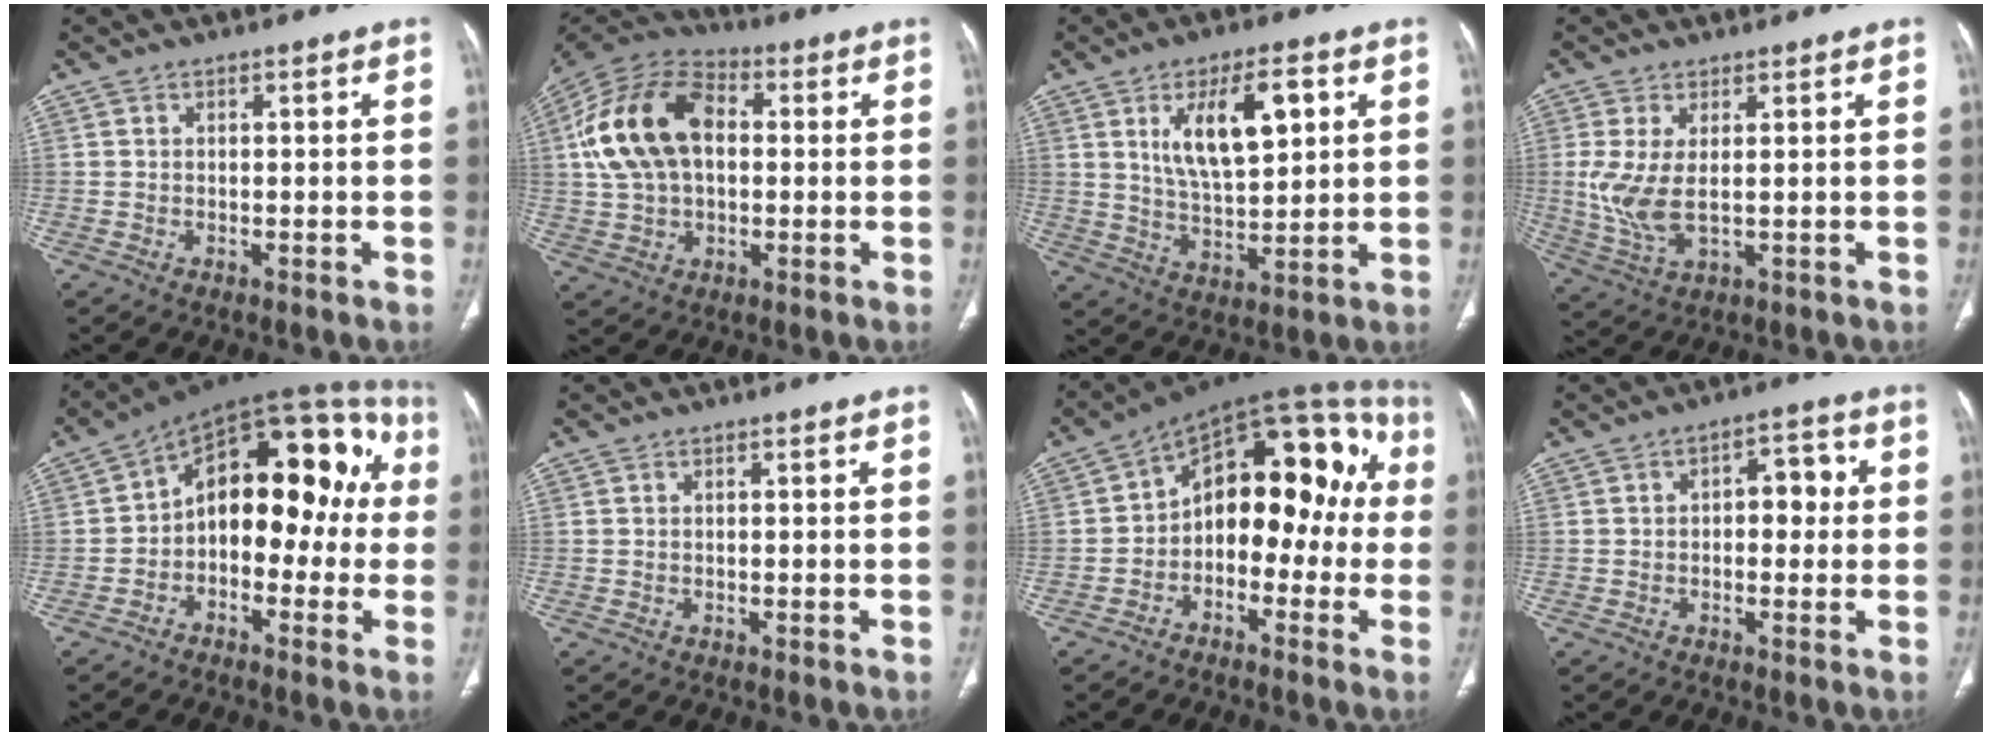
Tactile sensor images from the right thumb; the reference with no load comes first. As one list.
[{"total": 18.3, "force": [2.6, 11.9, 13.7], "torque": [-0.251, 0.026, 0.040]}, {"total": 12.9, "force": [4.5, 5.5, 10.8], "torque": [-0.167, -0.013, 0.086]}, {"total": 7.6, "force": [0.5, 3.3, 6.8], "torque": [-0.161, -0.013, 0.022]}, {"total": 19.5, "force": [-0.1, 11.4, 15.8], "torque": [-0.173, 0.058, -0.018]}, {"total": 0.0}, {"total": 18.7, "force": [-0.9, 11.3, 14.9], "torque": [-0.156, 0.060, -0.030]}, {"total": 6.2, "force": [0.5, 3.8, 4.9], "torque": [-0.038, 0.021, -0.001]}]